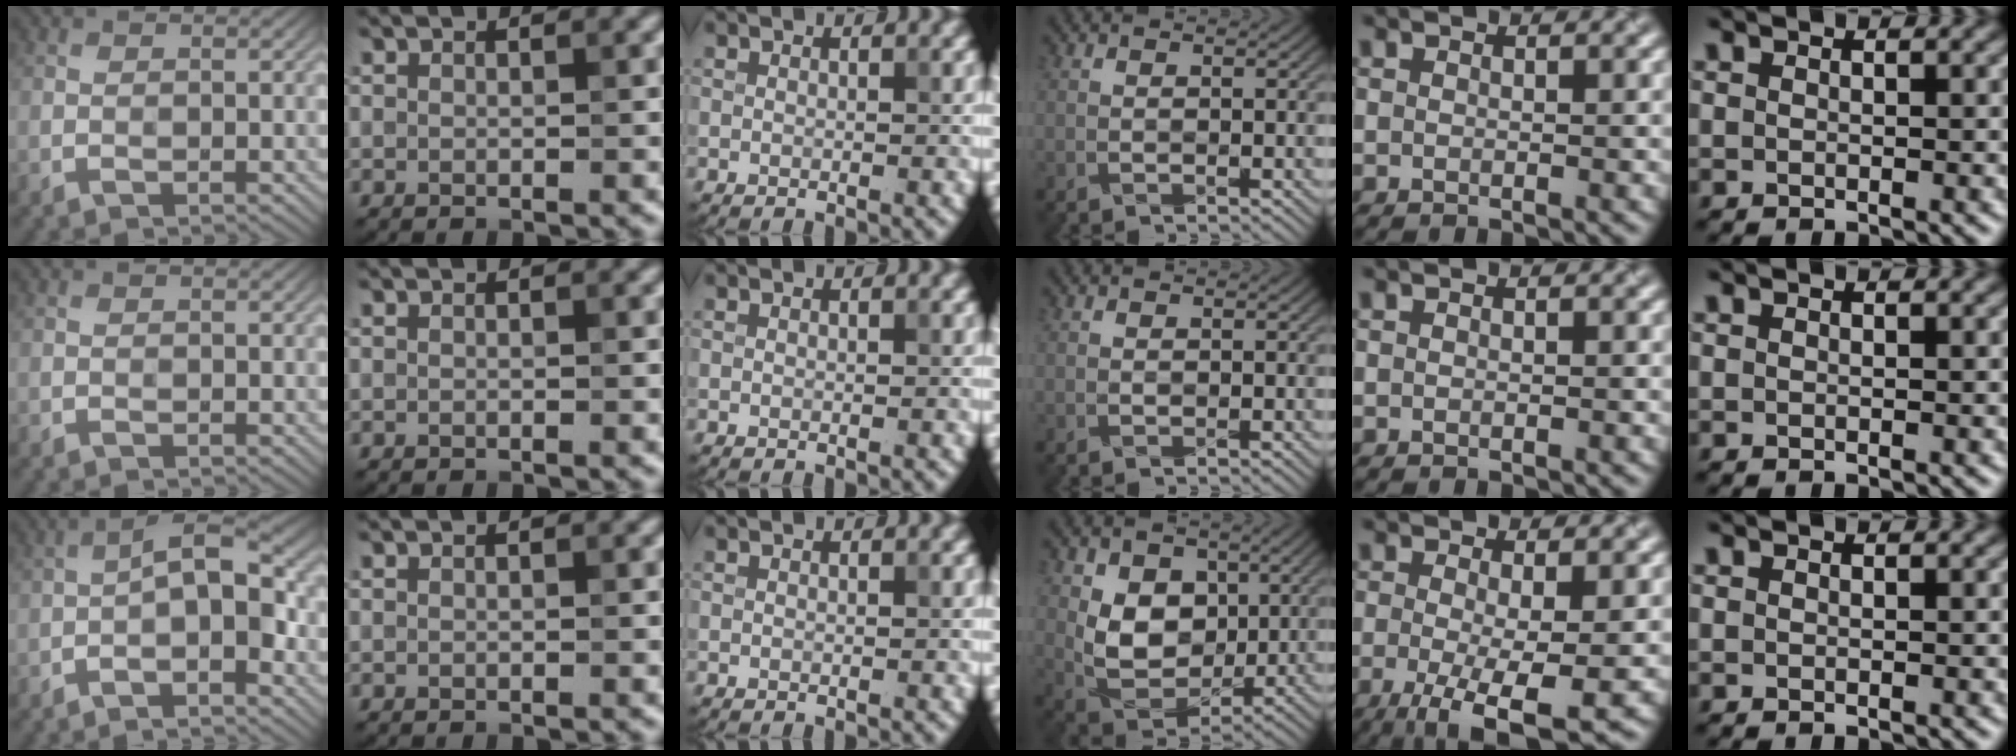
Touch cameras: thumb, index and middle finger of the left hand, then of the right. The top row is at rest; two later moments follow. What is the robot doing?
{"motion": "wrap", "object": "tissue paper"}